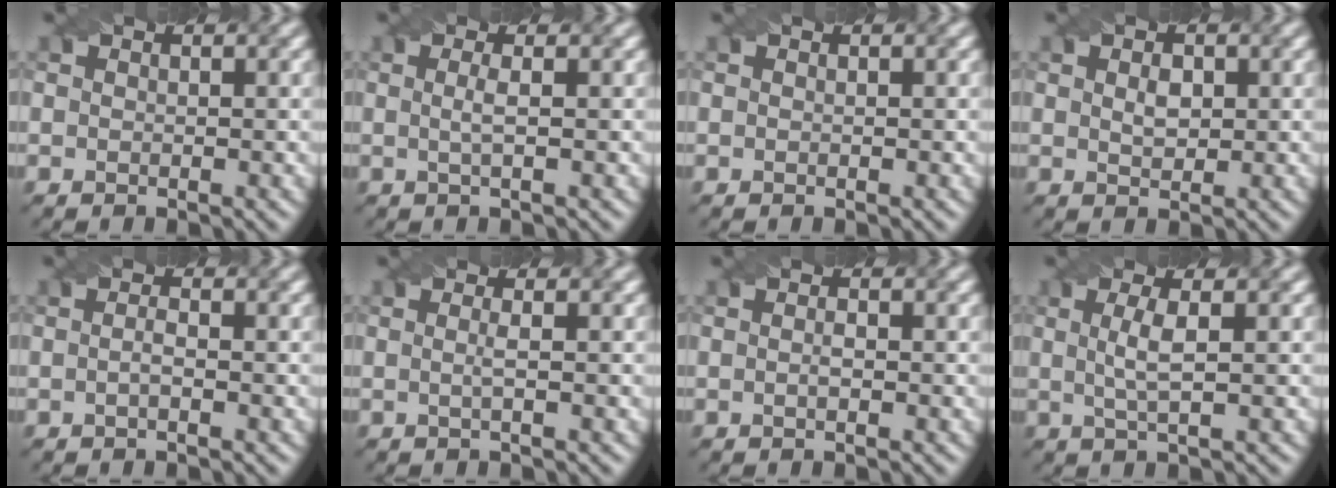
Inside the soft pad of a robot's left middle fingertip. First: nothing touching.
{"total": 1.5, "force": [0.0, 0.3, 1.4], "torque": [-0.029, 0.002, -0.003]}
{"total": 0.0}
{"total": 1.6, "force": [0.4, 1.0, 1.2], "torque": [-0.022, 0.000, 0.010]}
{"total": 1.0, "force": [-0.3, 0.2, 0.9], "torque": [-0.019, 0.000, -0.005]}
{"total": 1.2, "force": [-0.2, 0.3, 1.2], "torque": [-0.022, 0.000, -0.006]}
{"total": 0.8, "force": [-0.3, 0.2, 0.7], "torque": [-0.015, 0.000, -0.004]}
{"total": 2.6, "force": [0.4, 0.6, 2.5], "torque": [-0.049, 0.001, 0.006]}